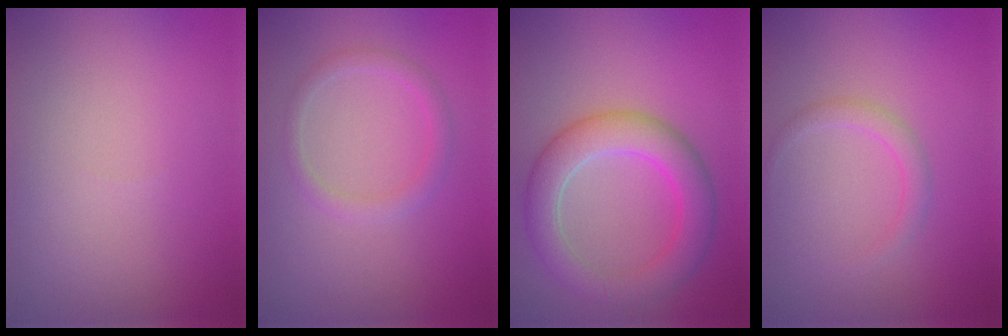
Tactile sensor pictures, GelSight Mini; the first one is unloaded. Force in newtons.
{"total": 1.6, "press": 1.6, "slide": 0.0}
{"total": 5.2, "press": 5.2, "slide": 0.2}
{"total": 1.4, "press": 1.4, "slide": 0.0}